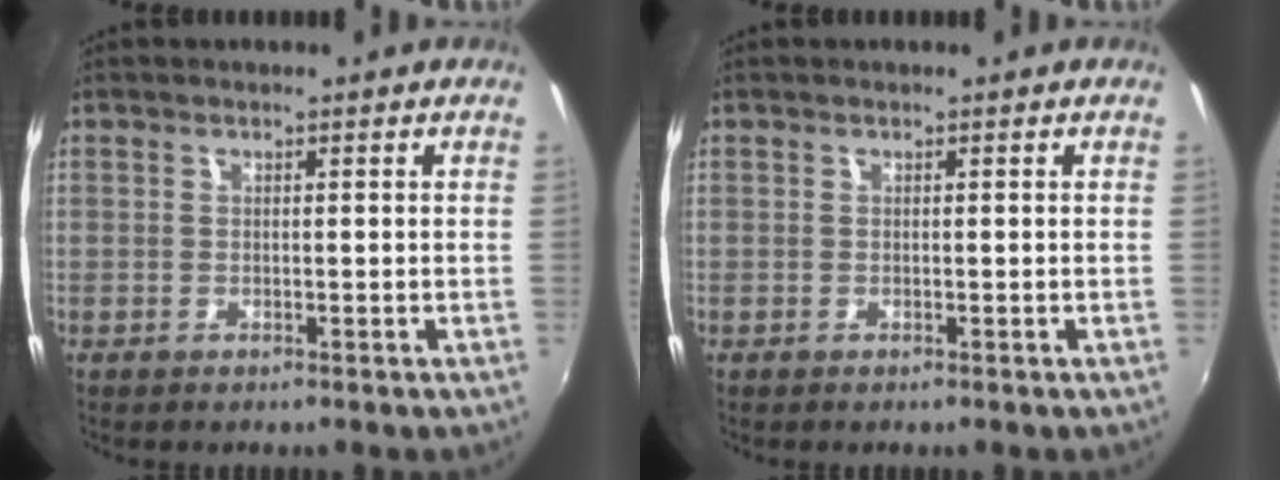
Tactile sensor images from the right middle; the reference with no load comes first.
{"total": 0.0}